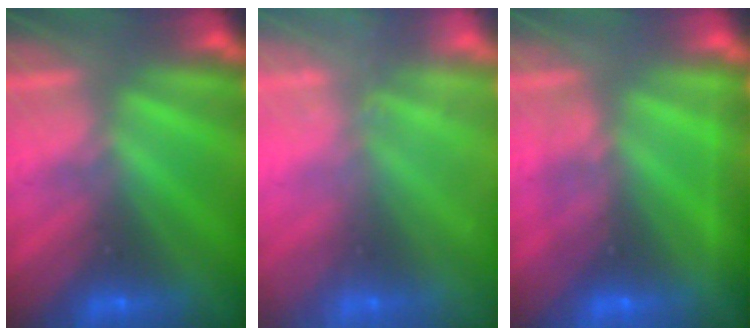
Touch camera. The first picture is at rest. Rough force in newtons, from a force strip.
{"total": 2.4}
{"total": 2.2}